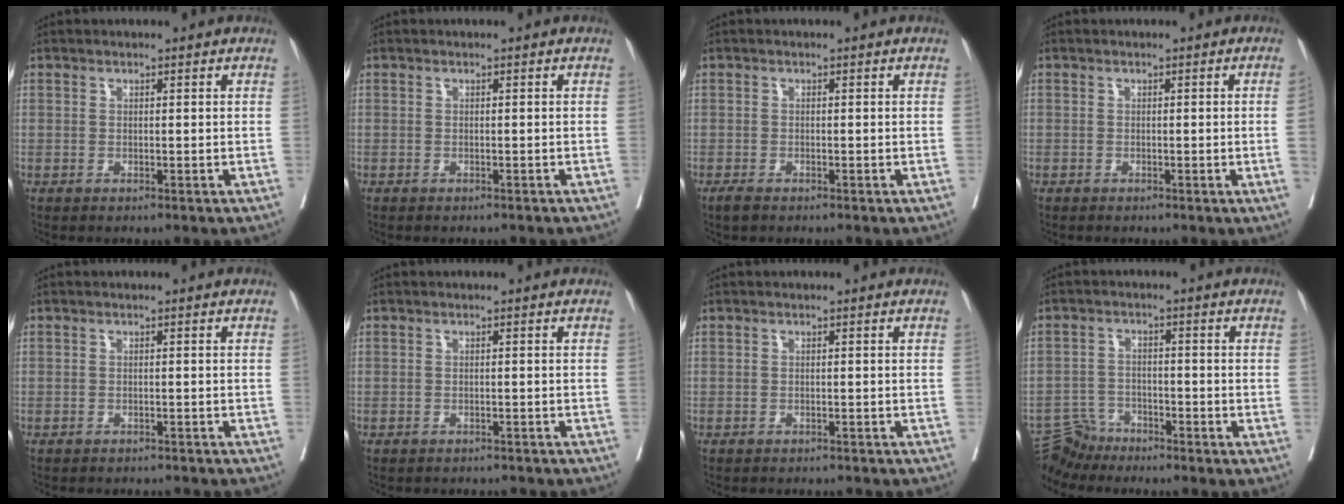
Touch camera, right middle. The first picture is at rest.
{"total": 1.8, "force": [-1.6, 0.3, 0.6], "torque": [-0.011, -0.002, -0.020]}
{"total": 1.3, "force": [-1.0, 0.4, 0.8], "torque": [-0.019, -0.004, -0.017]}
{"total": 1.4, "force": [-0.2, -0.6, 1.2], "torque": [-0.010, -0.001, -0.003]}
{"total": 7.8, "force": [-7.3, 1.6, 2.2], "torque": [-0.020, -0.005, -0.082]}
{"total": 6.9, "force": [-6.4, 1.8, 1.6], "torque": [-0.016, -0.003, -0.071]}
{"total": 7.0, "force": [-6.5, 1.5, 2.2], "torque": [-0.020, -0.004, -0.073]}
{"total": 4.3, "force": [-4.0, 0.8, -1.1], "torque": [0.019, 0.003, -0.070]}